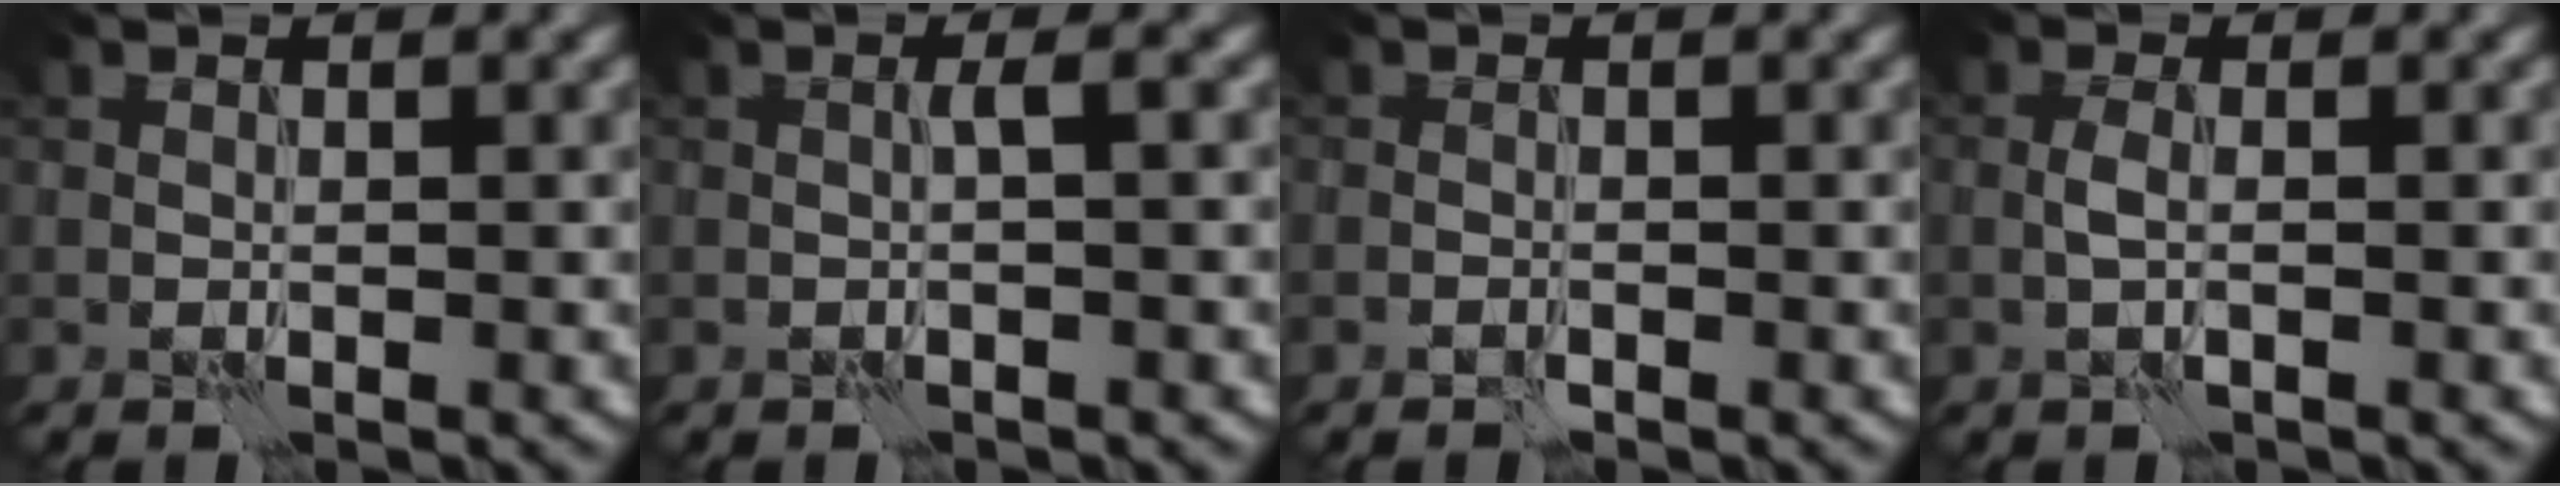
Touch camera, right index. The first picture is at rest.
{"total": 1.0, "force": [-0.1, -0.1, 1.0], "torque": [-0.021, 0.004, -0.003]}
{"total": 0.0}
{"total": 1.2, "force": [-0.1, 0.2, 1.2], "torque": [-0.027, 0.004, -0.006]}